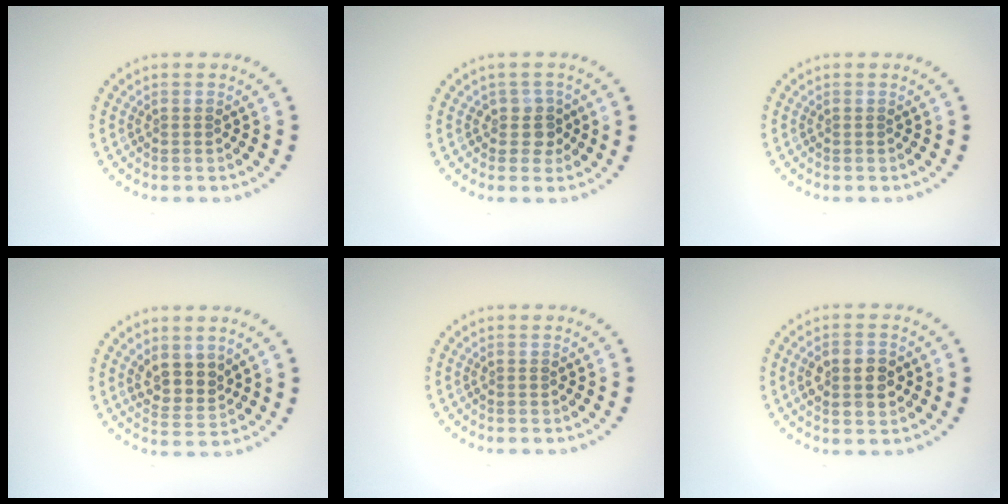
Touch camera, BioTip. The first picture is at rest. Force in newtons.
{"total": 1.9, "press": 1.6, "slide": 1.0}
{"total": 0.0}
{"total": 2.9, "press": 2.5, "slide": 1.6}
{"total": 0.0}
{"total": 3.7, "press": 3.7, "slide": 0.1}